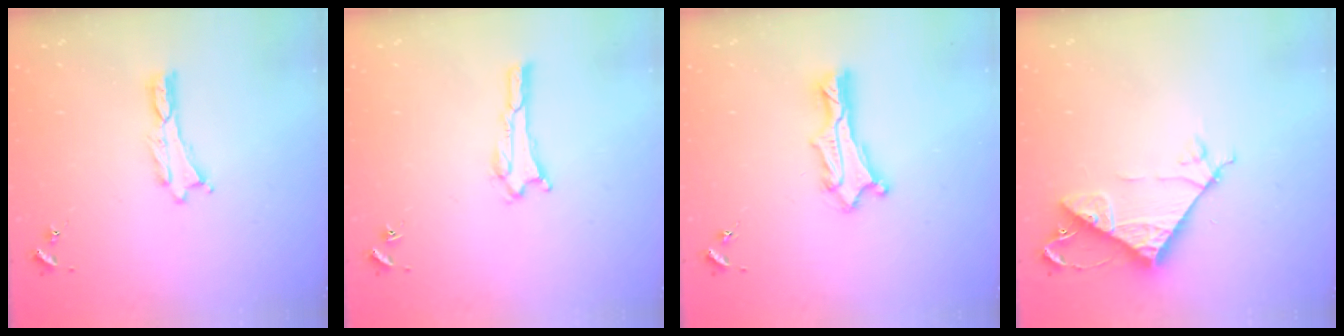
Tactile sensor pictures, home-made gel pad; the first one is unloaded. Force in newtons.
{"total": 1.1, "press": 1.0, "slide": 0.1}
{"total": 2.4, "press": 2.4, "slide": 0.3}
{"total": 7.7, "press": 7.7, "slide": 0.7}